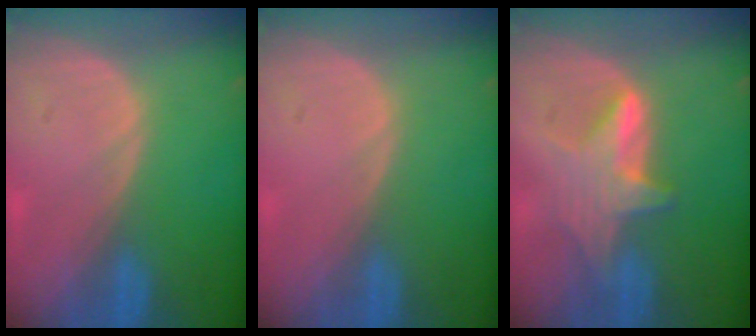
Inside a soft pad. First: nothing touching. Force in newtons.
{"total": 0.0}
{"total": 5.9, "press": 5.8, "slide": 0.8}